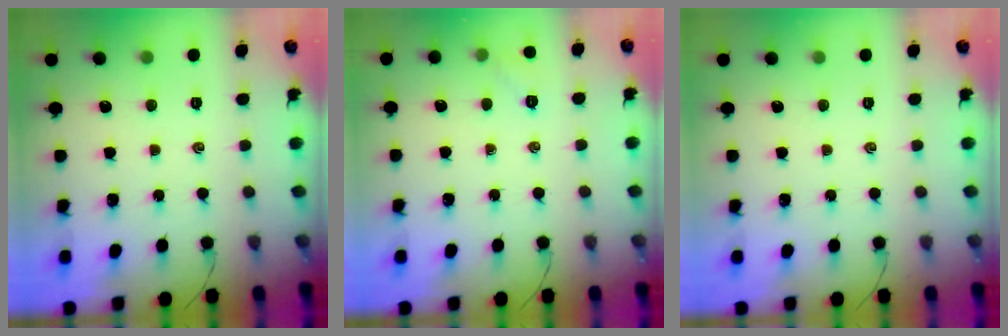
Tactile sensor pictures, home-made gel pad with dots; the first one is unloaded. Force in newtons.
{"total": 4.8, "press": 4.6, "slide": 1.3}
{"total": 0.0}